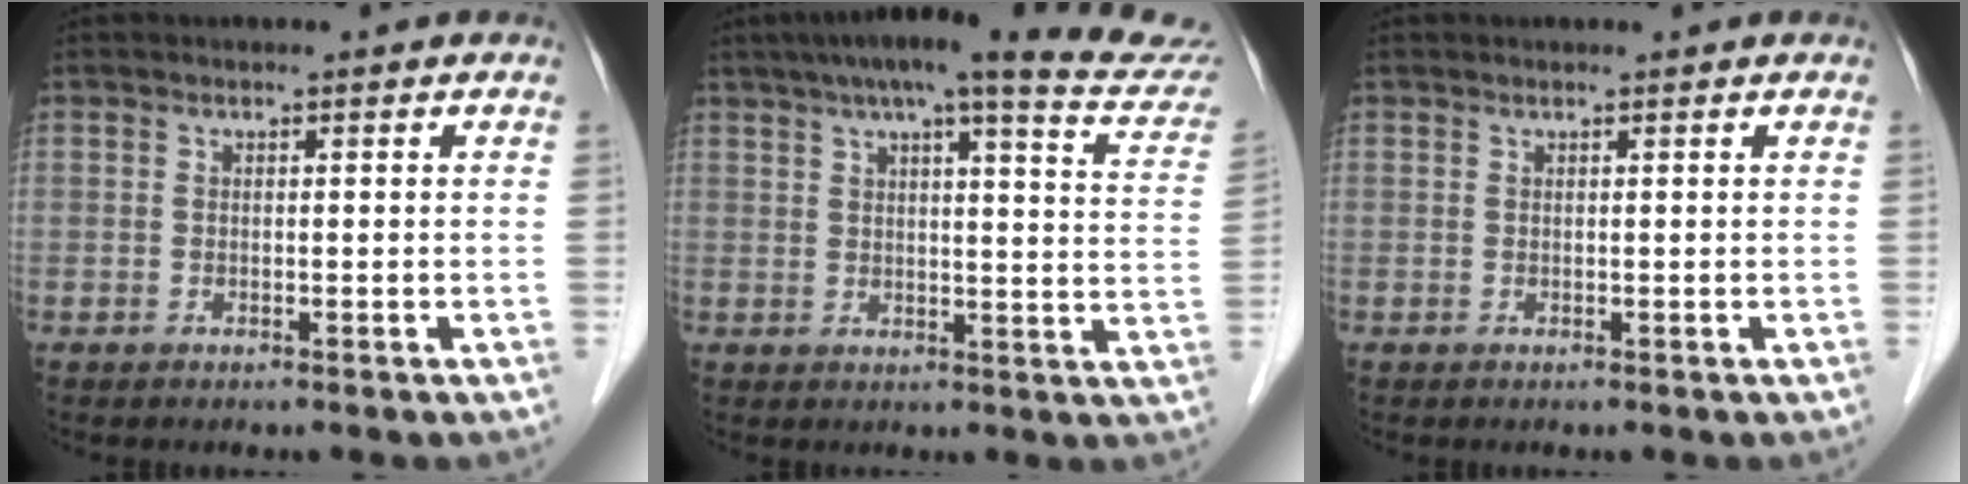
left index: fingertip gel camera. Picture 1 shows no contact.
{"total": 22.3, "force": [19.0, 1.6, 11.6], "torque": [-0.158, -0.011, 0.218]}
{"total": 0.0}